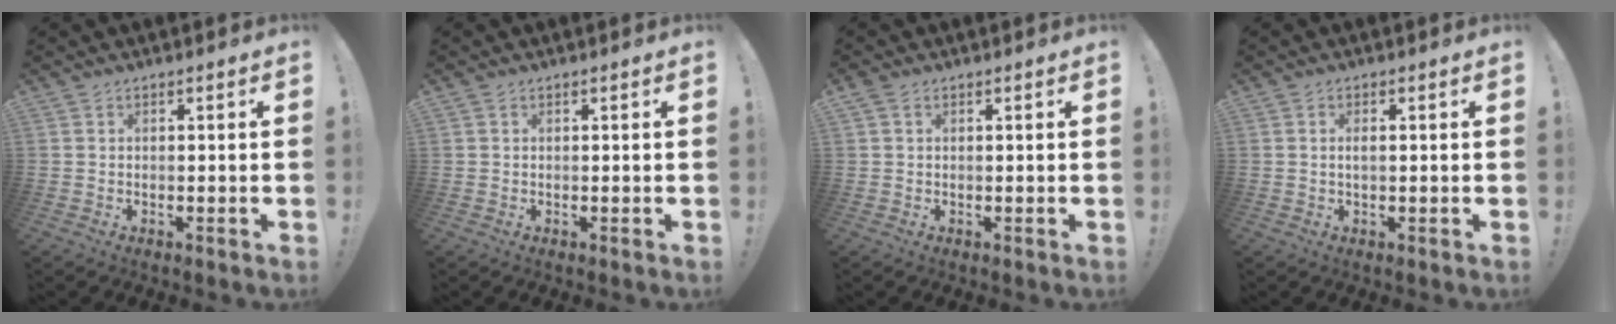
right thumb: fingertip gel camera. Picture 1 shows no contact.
{"total": 0.0}
{"total": 0.9, "force": [0.5, 0.6, 0.4], "torque": [-0.011, 0.003, 0.009]}
{"total": 1.7, "force": [0.0, 0.4, 1.7], "torque": [-0.029, 0.000, -0.001]}